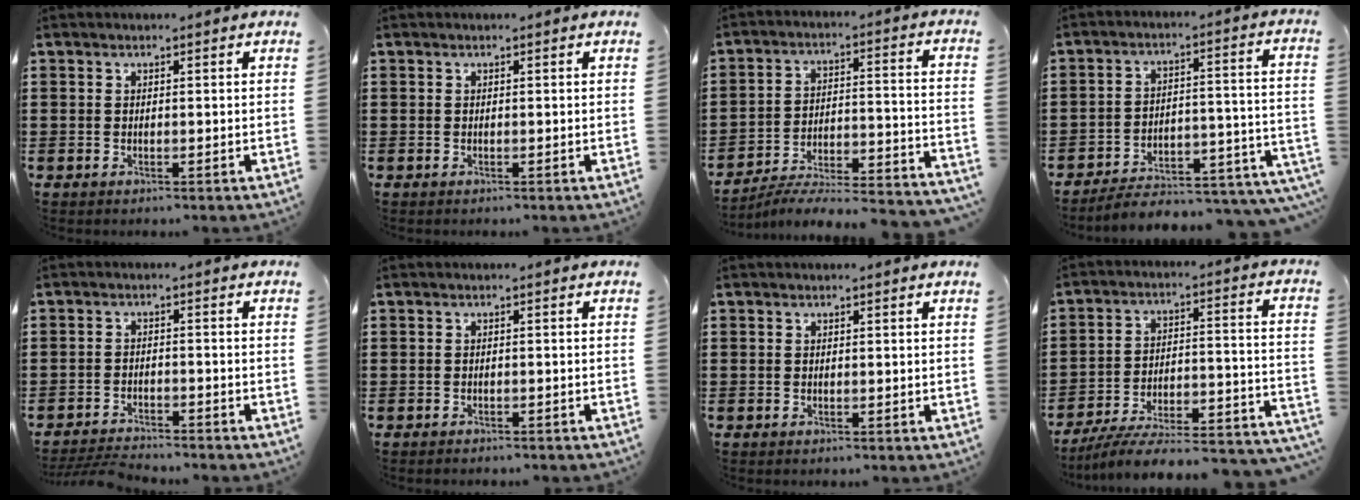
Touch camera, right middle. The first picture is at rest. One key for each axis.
{"total": 0.0}
{"total": 5.0, "fx": -4.7, "fy": 0.0, "fz": 1.7, "tx": -0.027, "ty": -0.012, "tz": -0.095}
{"total": 4.1, "fx": -3.8, "fy": 0.8, "fz": 1.2, "tx": -0.024, "ty": -0.009, "tz": -0.081}
{"total": 3.5, "fx": -3.4, "fy": 0.2, "fz": 0.7, "tx": -0.021, "ty": -0.004, "tz": -0.071}
{"total": 0.7, "fx": -0.7, "fy": 0.1, "fz": 0.1, "tx": -0.003, "ty": 0.000, "tz": -0.015}
{"total": 0.0}
{"total": 7.1, "fx": -6.3, "fy": 0.4, "fz": 3.3, "tx": -0.051, "ty": -0.010, "tz": -0.124}